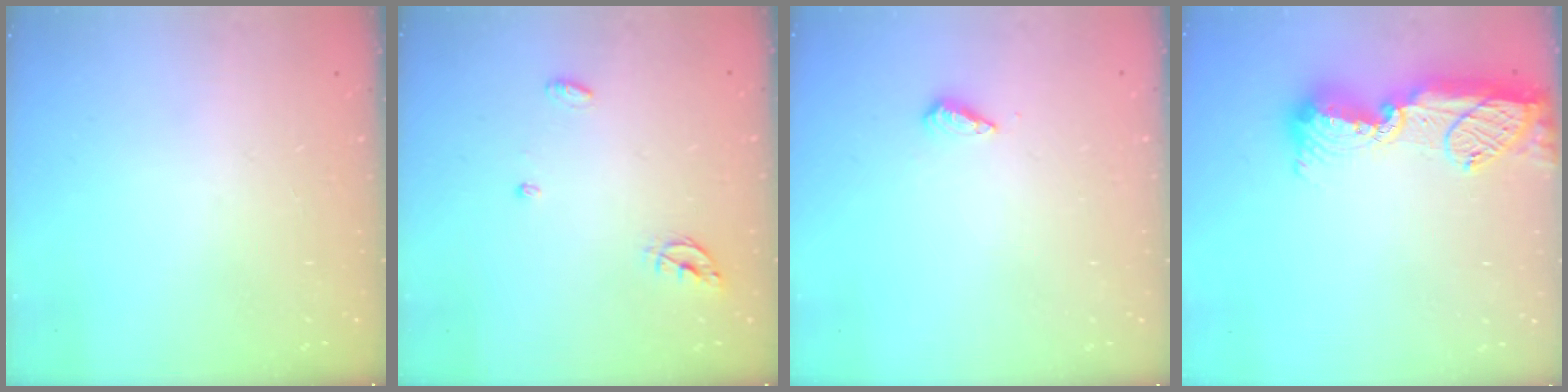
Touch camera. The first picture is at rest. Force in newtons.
{"total": 5.1, "press": 5.1, "slide": 0.6}
{"total": 4.2, "press": 4.1, "slide": 1.0}
{"total": 17.2, "press": 16.2, "slide": 5.8}